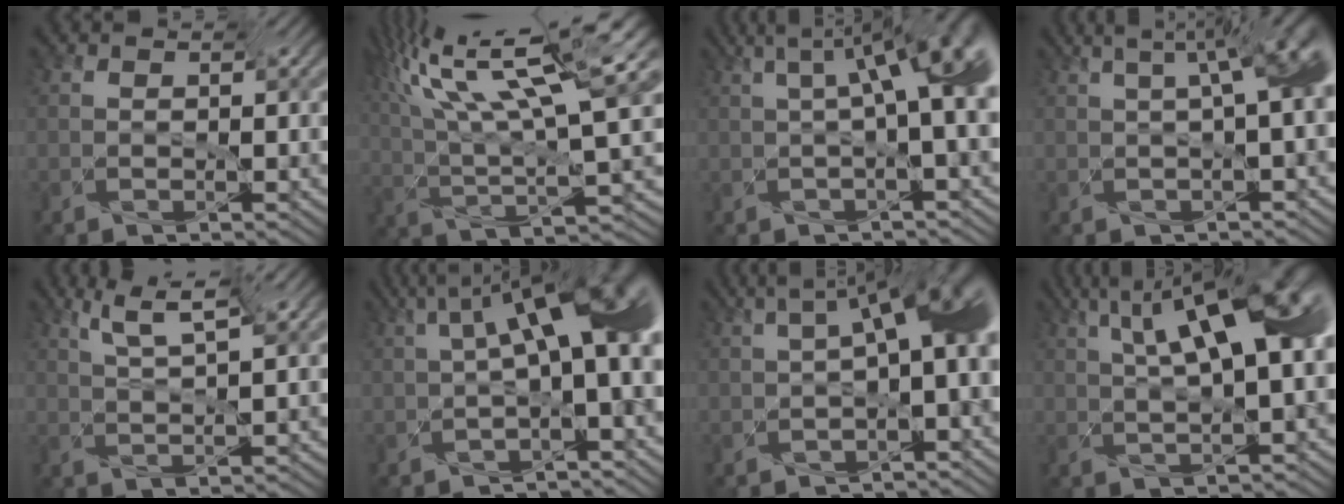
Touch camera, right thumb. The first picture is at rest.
{"total": 14.1, "force": [6.2, 4.8, 11.7], "torque": [-0.251, 0.024, 0.113]}
{"total": 12.6, "force": [3.0, 4.1, 11.5], "torque": [-0.136, 0.058, 0.039]}
{"total": 10.9, "force": [2.6, 3.7, 9.9], "torque": [-0.099, 0.060, 0.031]}
{"total": 5.4, "force": [3.5, 1.0, 4.1], "torque": [-0.079, 0.012, 0.057]}
{"total": 12.4, "force": [1.4, 4.3, 11.6], "torque": [-0.135, 0.043, 0.004]}
{"total": 11.6, "force": [1.2, 4.0, 10.8], "torque": [-0.124, 0.047, 0.002]}
{"total": 14.9, "force": [4.4, 5.7, 13.0], "torque": [-0.188, 0.055, 0.055]}